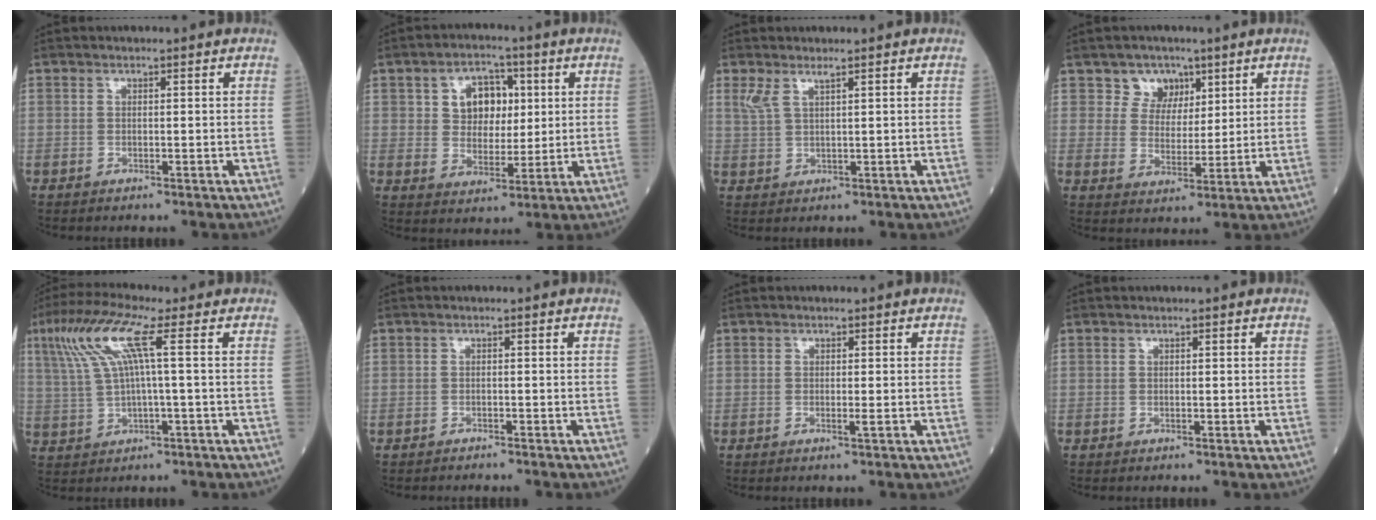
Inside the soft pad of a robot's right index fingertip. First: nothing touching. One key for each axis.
{"total": 7.6, "fx": 2.2, "fy": 5.4, "fz": 4.9, "tx": -0.076, "ty": 0.019, "tz": 0.039}
{"total": 2.5, "fx": 1.7, "fy": 0.4, "fz": 1.8, "tx": -0.048, "ty": 0.010, "tz": 0.043}
{"total": 5.3, "fx": 3.2, "fy": 4.2, "fz": 0.8, "tx": -0.011, "ty": 0.005, "tz": 0.058}
{"total": 8.8, "fx": 2.4, "fy": -0.2, "fz": 8.5, "tx": -0.188, "ty": 0.028, "tz": 0.052}
{"total": 1.9, "fx": -1.8, "fy": 0.1, "fz": 0.5, "tx": -0.010, "ty": -0.001, "tz": -0.022}
{"total": 0.7, "fx": -0.3, "fy": -0.1, "fz": 0.7, "tx": -0.012, "ty": -0.001, "tz": -0.007}
{"total": 0.0}